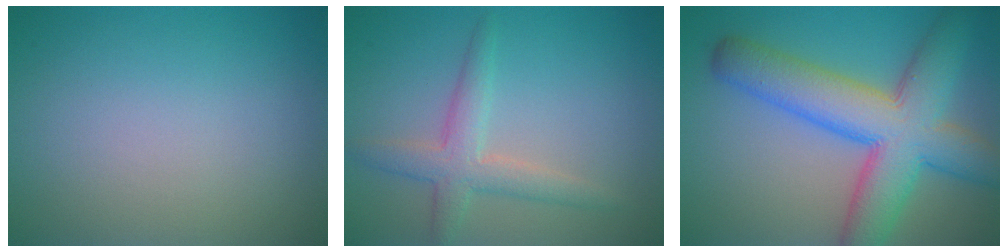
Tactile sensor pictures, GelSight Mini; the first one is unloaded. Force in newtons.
{"total": 3.2, "press": 3.2, "slide": 0.2}
{"total": 9.9, "press": 9.9, "slide": 0.4}